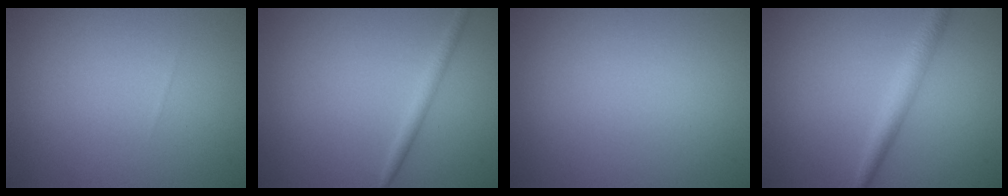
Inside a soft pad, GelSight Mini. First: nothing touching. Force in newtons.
{"total": 1.4, "press": 1.4, "slide": 0.1}
{"total": 0.0}
{"total": 2.5, "press": 2.5, "slide": 0.1}